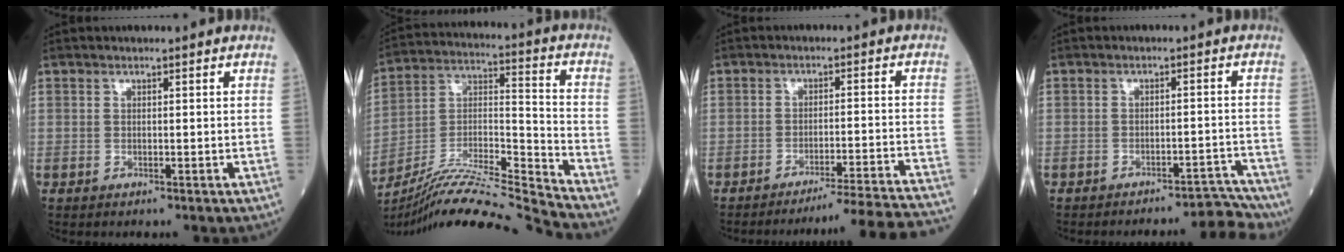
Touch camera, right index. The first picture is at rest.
{"total": 19.0, "force": [-17.8, -2.3, 6.3], "torque": [-0.121, 0.011, -0.309]}
{"total": 17.8, "force": [-16.9, -3.2, 4.6], "torque": [-0.021, -0.031, -0.219]}
{"total": 6.2, "force": [-6.2, 0.0, 0.3], "torque": [0.016, 0.018, -0.082]}